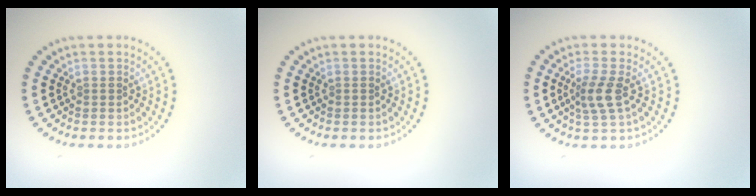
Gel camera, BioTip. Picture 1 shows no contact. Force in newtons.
{"total": 0.0}
{"total": 2.5, "press": 1.9, "slide": 1.6}